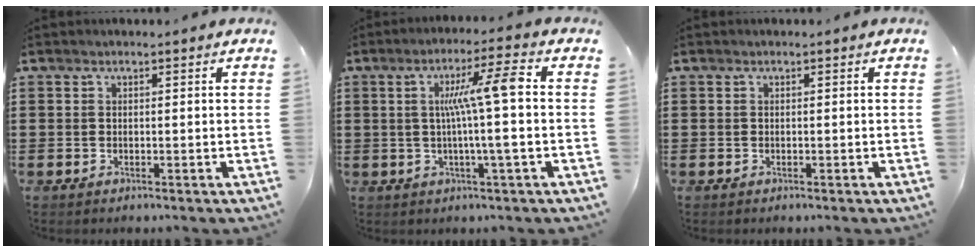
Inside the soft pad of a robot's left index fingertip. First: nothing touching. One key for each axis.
{"total": 8.3, "fx": 0.5, "fy": -0.1, "fz": 8.2, "tx": -0.155, "ty": 0.004, "tz": -0.002}
{"total": 0.0}